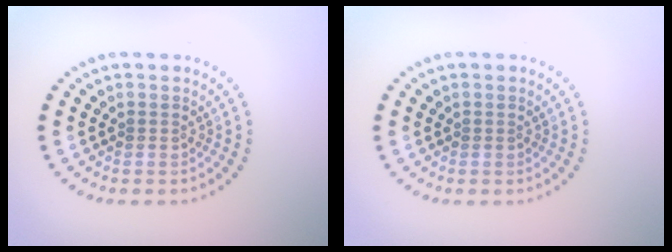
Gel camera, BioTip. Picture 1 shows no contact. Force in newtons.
{"total": 0.0}